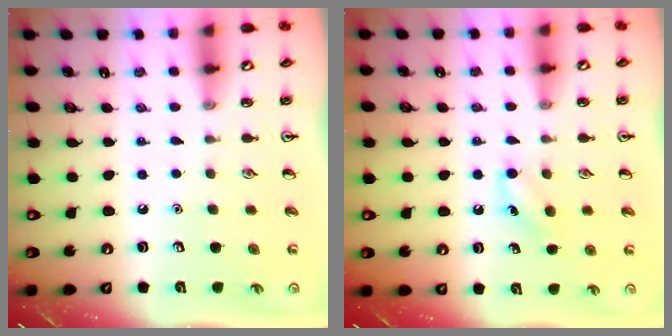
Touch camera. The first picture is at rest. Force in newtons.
{"total": 5.8, "press": 5.5, "slide": 1.7}